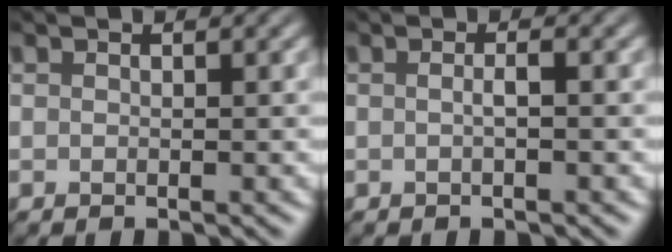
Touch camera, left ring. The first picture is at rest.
{"total": 1.0, "force": [-0.1, 0.1, 1.0], "torque": [-0.018, 0.000, -0.003]}